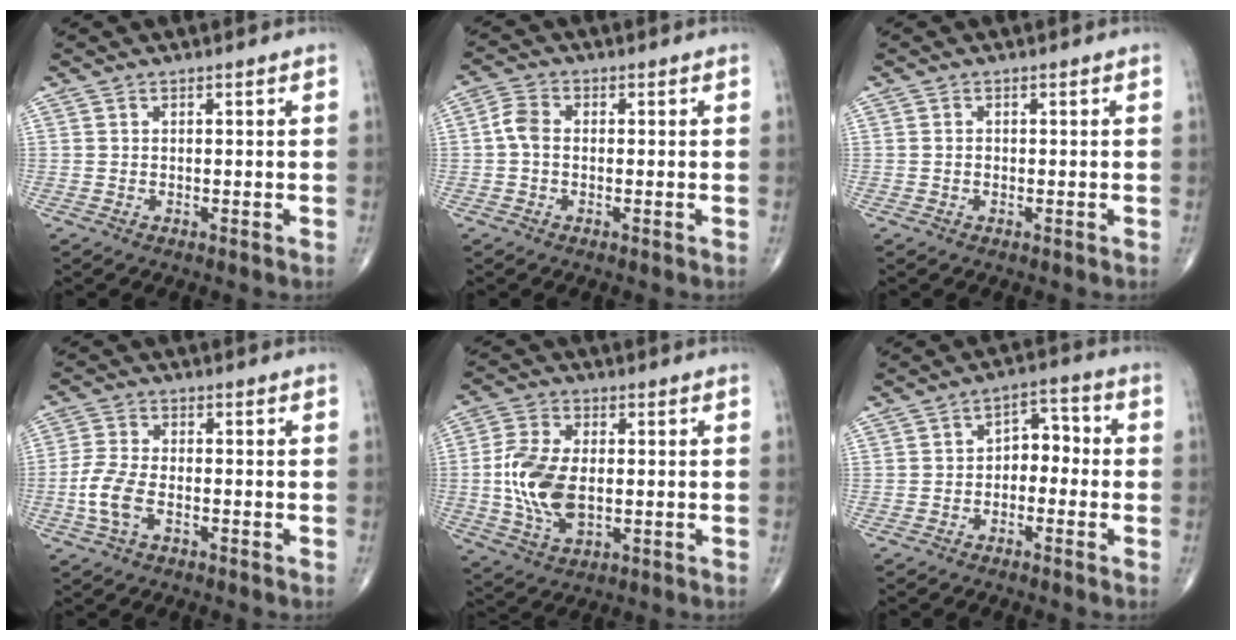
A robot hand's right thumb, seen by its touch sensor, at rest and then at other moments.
{"total": 3.6, "force": [-0.3, 2.4, 2.6], "torque": [-0.049, 0.011, -0.015]}
{"total": 0.7, "force": [-0.2, 0.5, 0.4], "torque": [-0.007, 0.002, -0.004]}
{"total": 6.4, "force": [-2.2, 3.3, 5.1], "torque": [-0.119, 0.015, -0.045]}
{"total": 12.1, "force": [-0.7, 6.9, 9.9], "torque": [-0.207, 0.000, -0.010]}
{"total": 5.7, "force": [-1.3, 3.9, 4.0], "torque": [-0.035, 0.037, -0.035]}